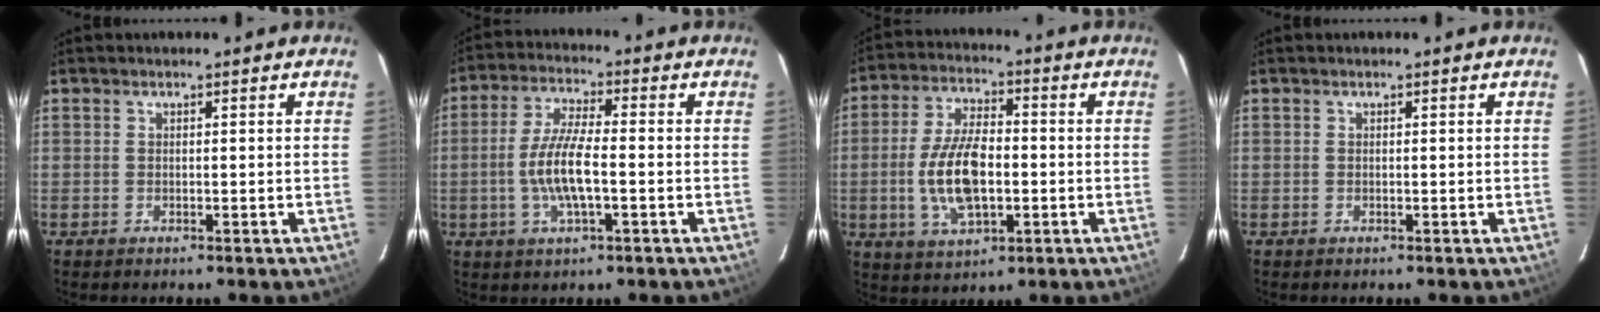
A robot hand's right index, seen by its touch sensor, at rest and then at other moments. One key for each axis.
{"total": 8.8, "fx": -1.9, "fy": 2.2, "fz": 8.3, "tx": -0.167, "ty": -0.001, "tz": -0.038}
{"total": 12.5, "fx": -1.9, "fy": 6.0, "fz": 10.8, "tx": -0.218, "ty": 0.003, "tz": -0.031}
{"total": 0.0}